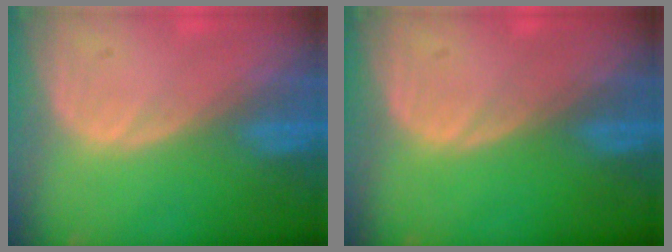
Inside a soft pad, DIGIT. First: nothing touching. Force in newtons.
{"total": 0.0}